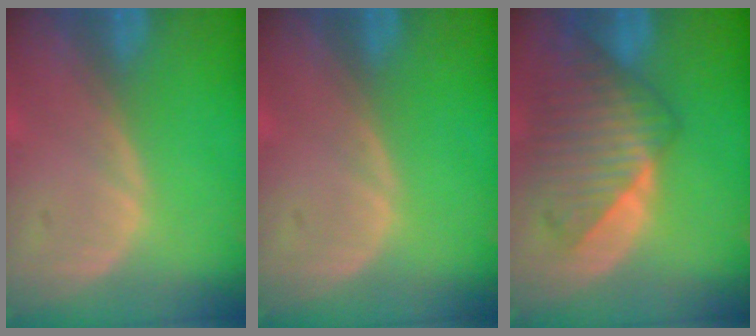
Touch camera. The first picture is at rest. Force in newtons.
{"total": 0.0}
{"total": 9.0, "press": 8.1, "slide": 3.9}